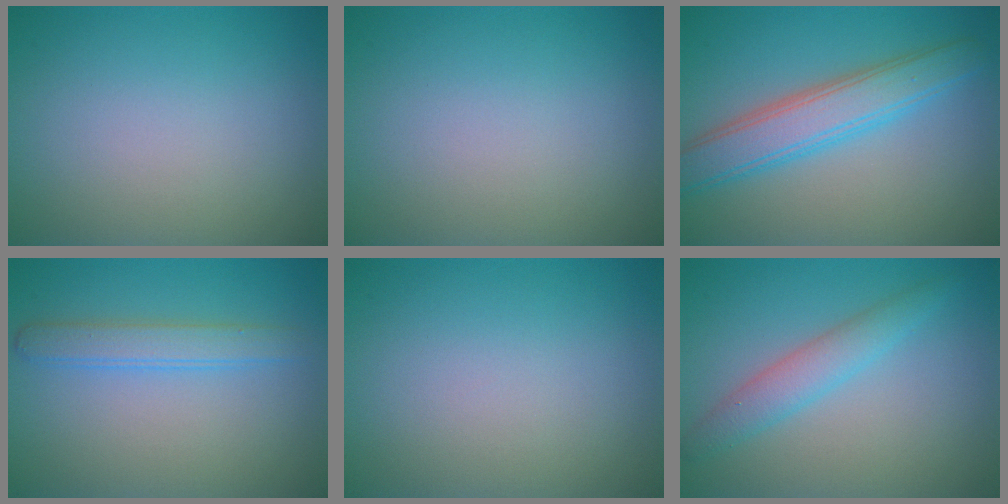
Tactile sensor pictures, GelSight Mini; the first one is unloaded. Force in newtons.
{"total": 0.0}
{"total": 5.2, "press": 5.2, "slide": 0.1}
{"total": 2.5, "press": 2.5, "slide": 0.1}
{"total": 0.0}
{"total": 2.8, "press": 2.8, "slide": 0.1}